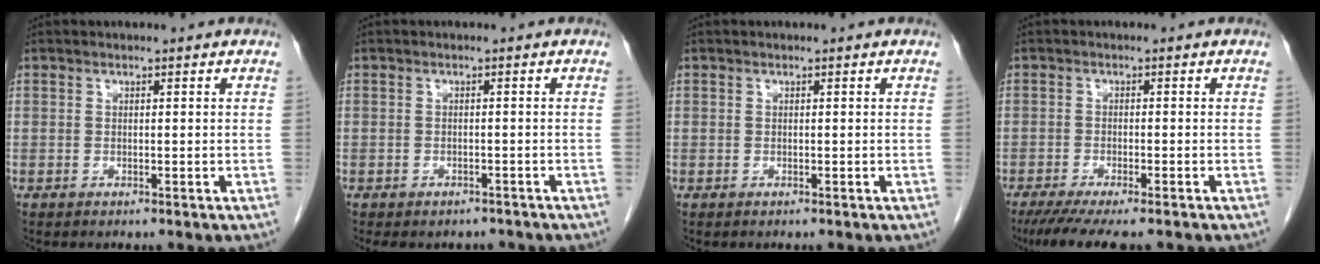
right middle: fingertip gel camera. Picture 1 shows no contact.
{"total": 5.0, "force": [-4.3, 2.3, 0.9], "torque": [-0.009, 0.007, -0.051]}
{"total": 0.0}
{"total": 9.3, "force": [-7.6, 1.4, 5.3], "torque": [-0.076, -0.018, -0.118]}